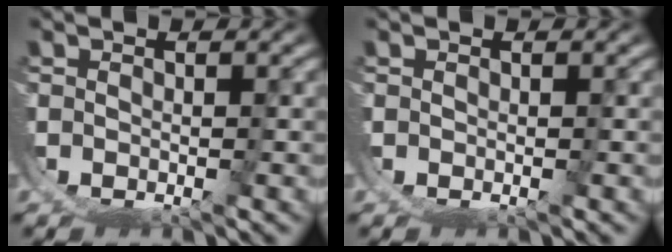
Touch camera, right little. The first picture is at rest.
{"total": 0.0}